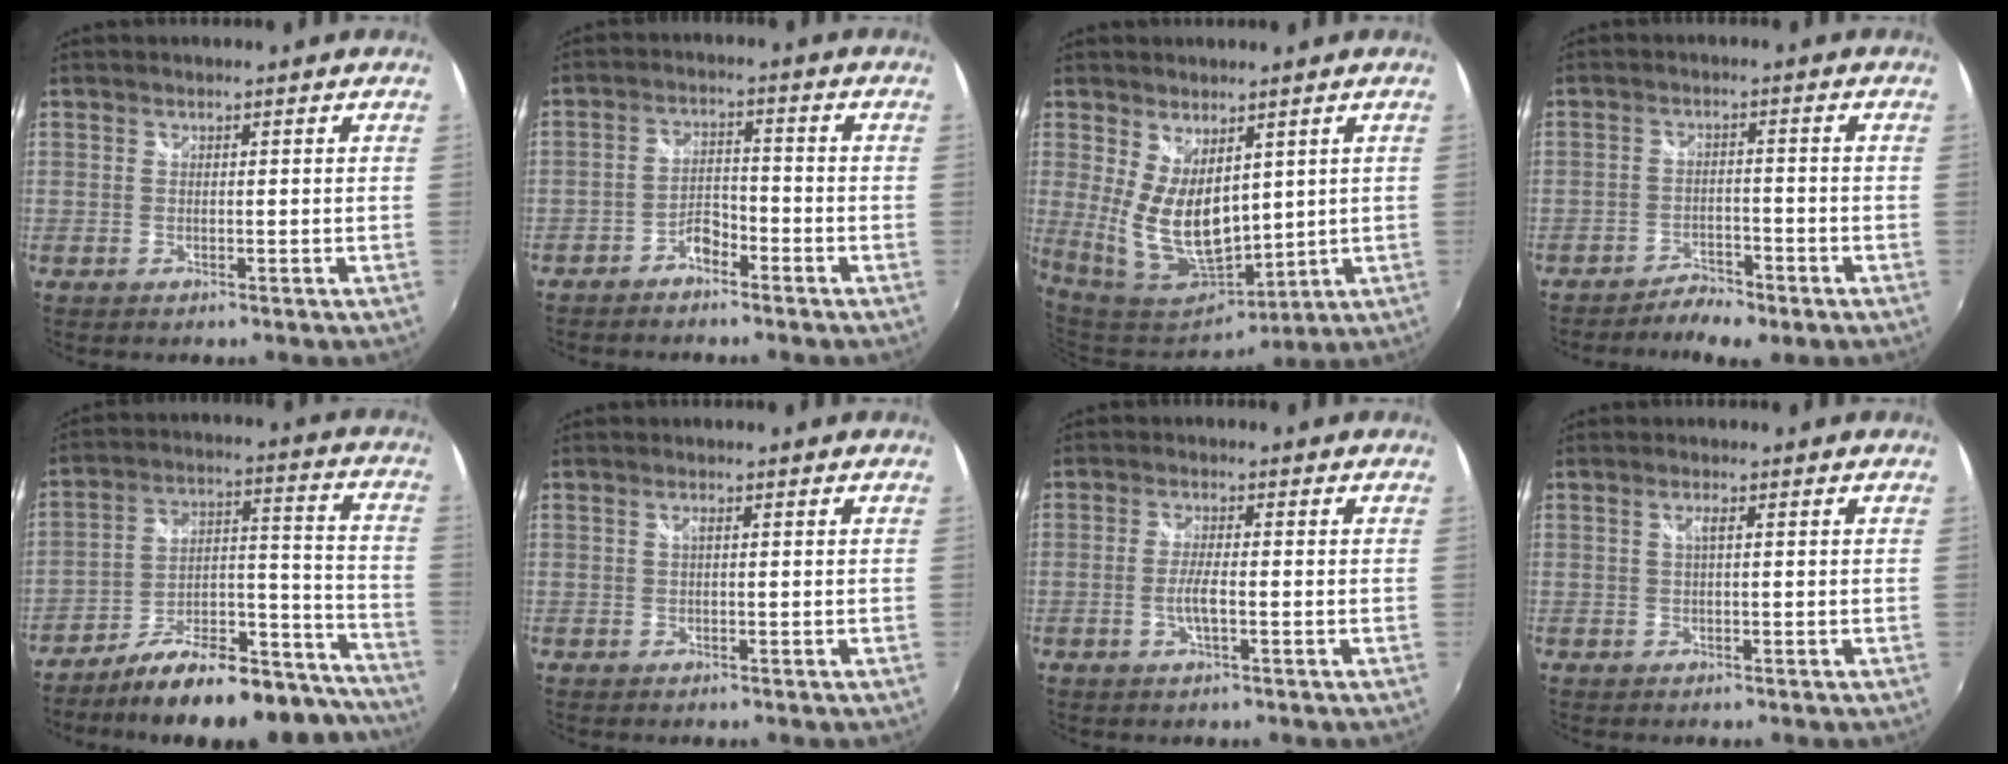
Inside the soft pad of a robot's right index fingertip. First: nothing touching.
{"total": 3.9, "force": [-3.2, 1.6, 1.7], "torque": [-0.044, 0.013, -0.055]}
{"total": 11.5, "force": [2.3, 6.4, 9.3], "torque": [-0.182, -0.019, 0.064]}
{"total": 5.8, "force": [-4.9, 1.9, 2.5], "torque": [-0.066, -0.006, -0.079]}
{"total": 25.0, "force": [-21.7, 7.1, 10.4], "torque": [-0.125, 0.040, -0.295]}
{"total": 0.6, "force": [0.1, 0.0, 0.6], "torque": [-0.012, 0.003, -0.002]}
{"total": 3.5, "force": [-1.1, 0.4, 3.3], "torque": [-0.067, -0.003, -0.021]}
{"total": 1.1, "force": [0.1, -0.1, 1.1], "torque": [-0.020, 0.002, 0.000]}